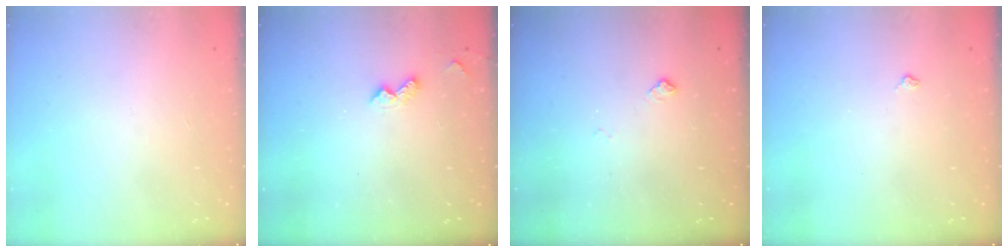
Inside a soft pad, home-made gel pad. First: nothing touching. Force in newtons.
{"total": 5.3, "press": 5.2, "slide": 0.7}
{"total": 6.1, "press": 6.1, "slide": 0.7}
{"total": 3.0, "press": 3.0, "slide": 0.5}